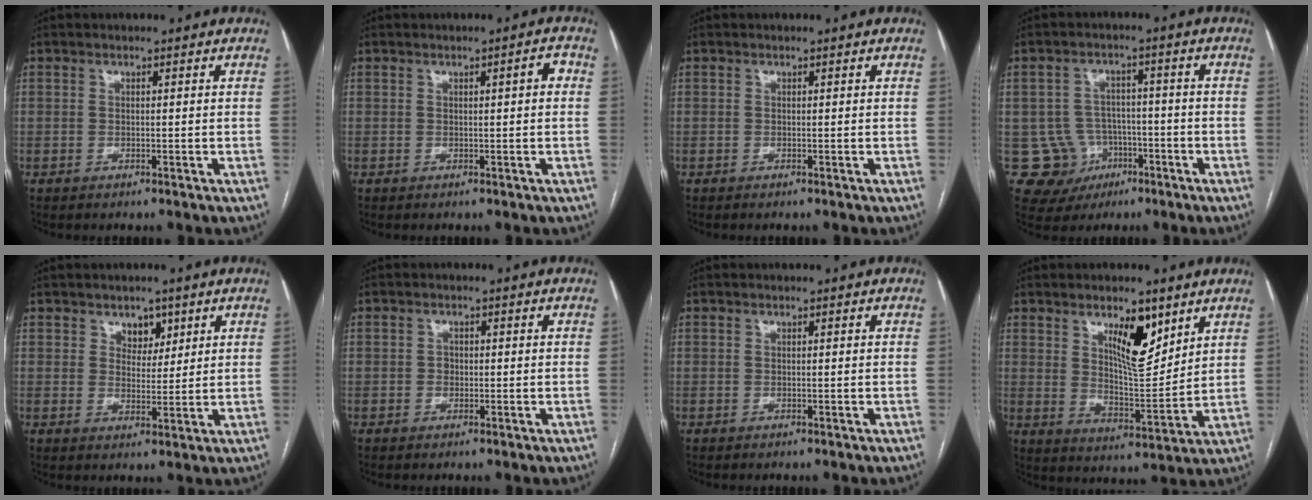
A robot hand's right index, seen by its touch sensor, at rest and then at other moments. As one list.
[{"total": 1.9, "force": [0.3, 0.4, 1.8], "torque": [-0.023, 0.005, 0.004]}, {"total": 0.0}, {"total": 8.4, "force": [-2.6, 8.0, 0.7], "torque": [-0.014, 0.013, -0.027]}, {"total": 3.6, "force": [2.1, 2.6, 1.5], "torque": [-0.014, 0.001, 0.036]}, {"total": 1.5, "force": [-0.3, 1.0, 1.0], "torque": [-0.017, 0.003, -0.005]}, {"total": 0.0}, {"total": 9.5, "force": [5.2, 3.1, 7.3], "torque": [-0.124, -0.006, 0.094]}]